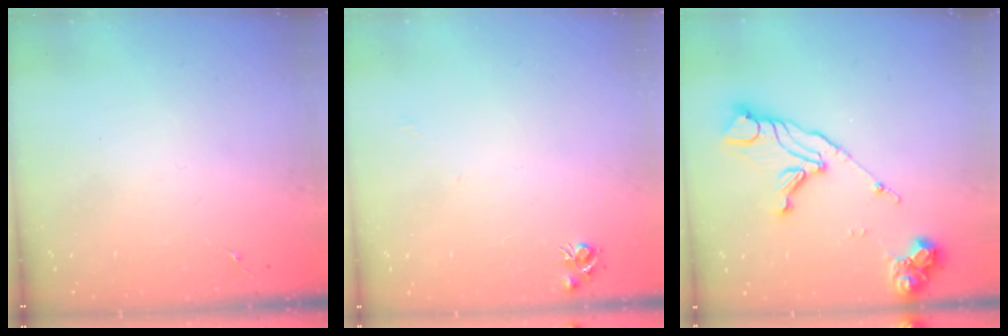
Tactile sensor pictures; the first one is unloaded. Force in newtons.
{"total": 5.1, "press": 5.0, "slide": 0.7}
{"total": 14.7, "press": 14.6, "slide": 1.7}